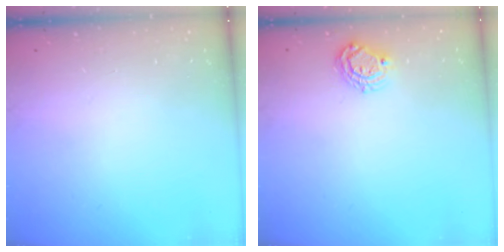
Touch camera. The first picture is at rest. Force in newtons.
{"total": 6.6, "press": 6.6, "slide": 0.2}